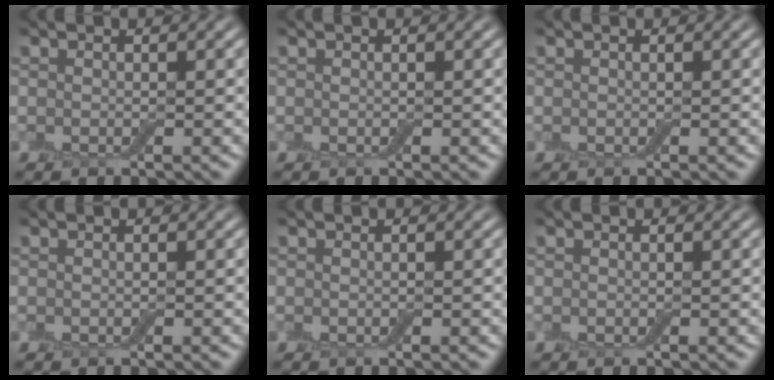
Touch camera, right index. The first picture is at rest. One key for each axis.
{"total": 0.0}
{"total": 0.0}
{"total": 0.0}
{"total": 0.0}
{"total": 0.0}